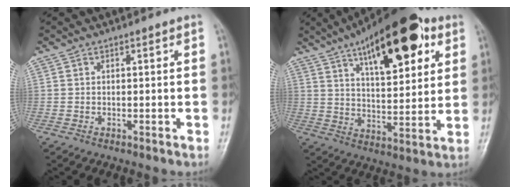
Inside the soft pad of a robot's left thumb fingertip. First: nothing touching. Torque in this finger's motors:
{"motor_torque": [1.69, 1.68, 1.77, -1.00, 0.23]}